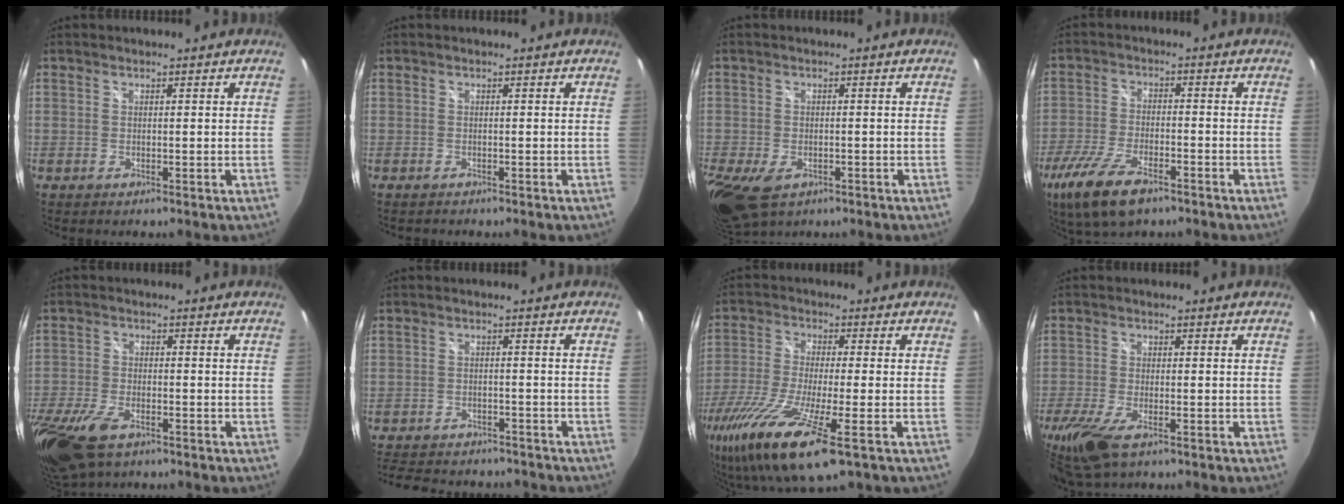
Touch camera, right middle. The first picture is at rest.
{"total": 0.6, "force": [-0.6, 0.0, 0.0], "torque": [-0.002, -0.004, -0.011]}
{"total": 11.7, "force": [-5.9, 7.0, 7.3], "torque": [-0.187, -0.044, -0.098]}
{"total": 11.6, "force": [-7.4, 4.1, 7.9], "torque": [-0.186, -0.030, -0.143]}
{"total": 15.6, "force": [-9.7, 7.7, 9.5], "torque": [-0.246, -0.051, -0.176]}
{"total": 14.5, "force": [-12.3, 5.5, 5.3], "torque": [-0.127, -0.002, -0.174]}
{"total": 18.8, "force": [-10.3, 2.8, 15.4], "torque": [-0.317, -0.071, -0.190]}
{"total": 11.4, "force": [-7.1, 4.4, 7.7], "torque": [-0.189, -0.044, -0.135]}